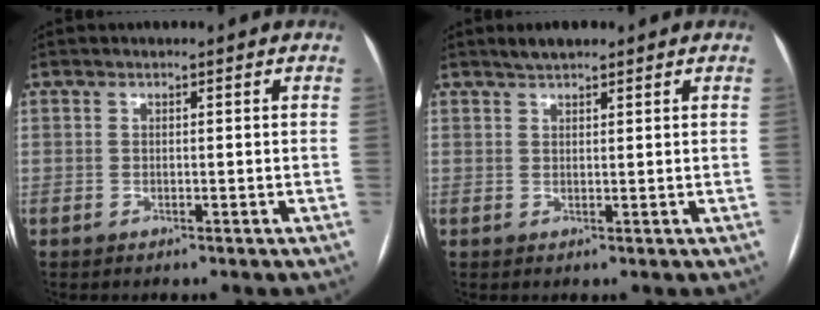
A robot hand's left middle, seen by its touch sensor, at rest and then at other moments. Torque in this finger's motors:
{"motor_torque": [0.02, -0.03, 0.00, 0.00]}